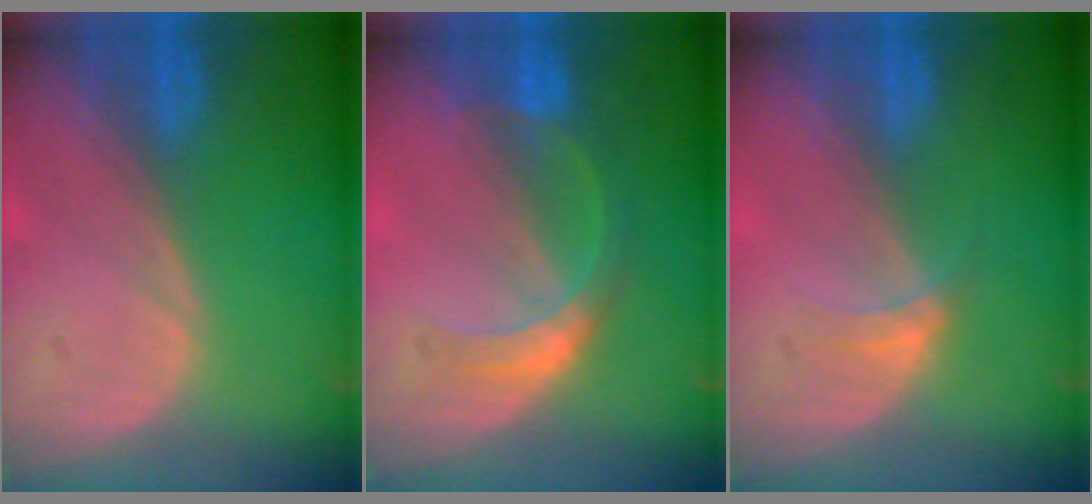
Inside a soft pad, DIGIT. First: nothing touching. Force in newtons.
{"total": 5.5, "press": 5.1, "slide": 2.1}
{"total": 2.3, "press": 1.9, "slide": 1.3}